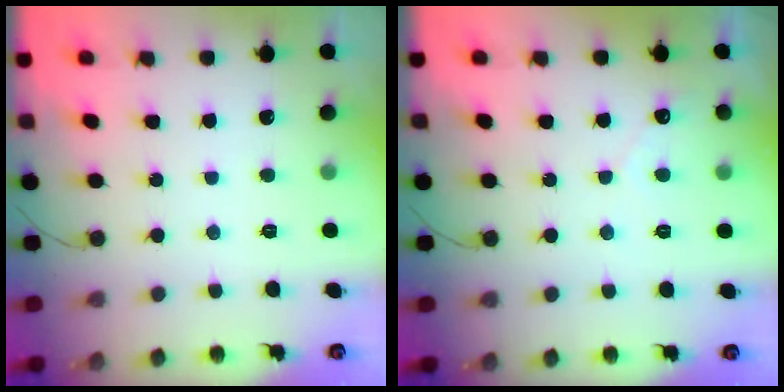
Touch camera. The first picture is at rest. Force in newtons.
{"total": 2.3, "press": 2.3, "slide": 0.1}